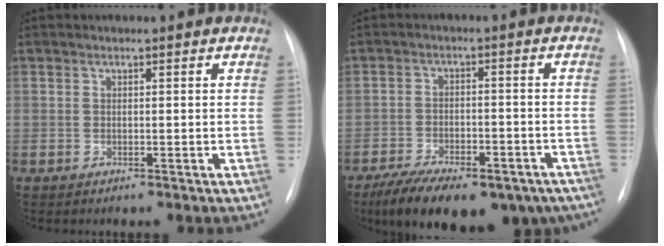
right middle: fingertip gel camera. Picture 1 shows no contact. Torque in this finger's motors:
{"motor_torque": [1.09, -1.05, 0.32, 0.13]}